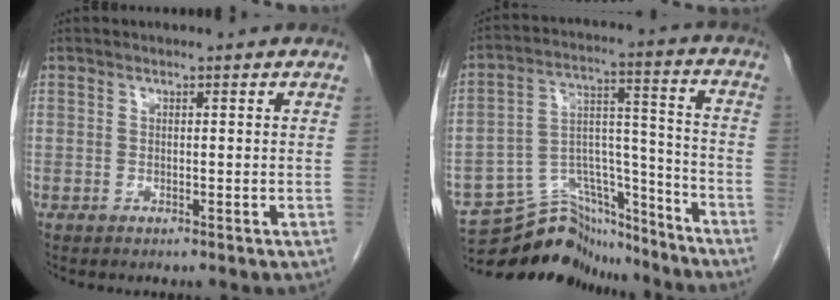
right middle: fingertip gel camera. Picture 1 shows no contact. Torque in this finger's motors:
{"motor_torque": [0.38, -0.51, -0.01, -0.03]}